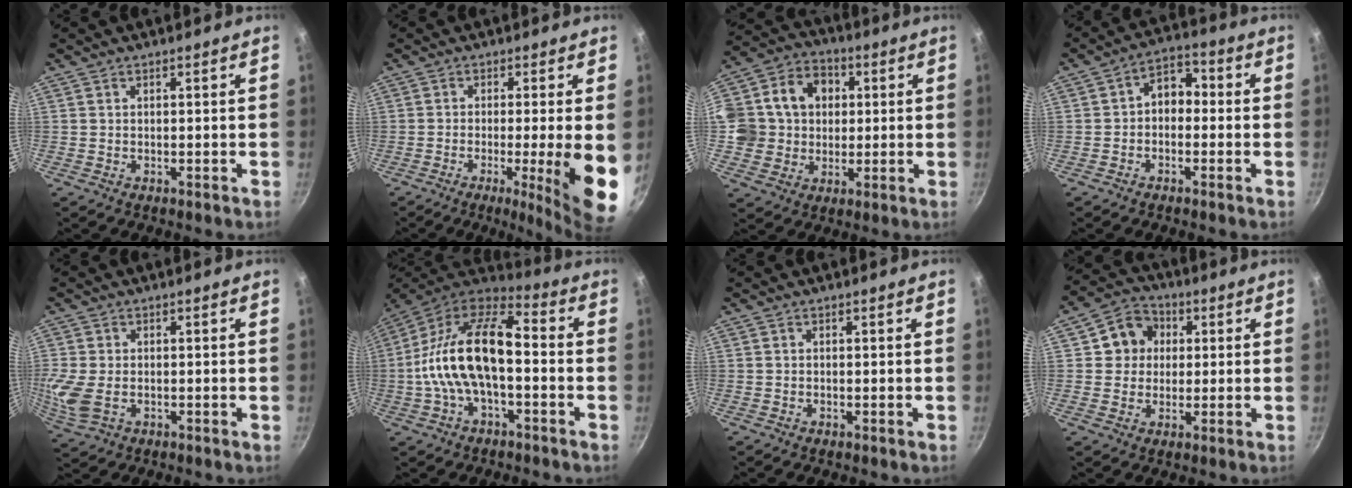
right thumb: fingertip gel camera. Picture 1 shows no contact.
{"total": 11.7, "force": [-2.6, 0.9, 11.4], "torque": [-0.159, -0.005, -0.036]}
{"total": 14.1, "force": [2.1, 12.4, 6.2], "torque": [-0.084, 0.017, 0.031]}
{"total": 5.9, "force": [-0.6, 4.4, 4.0], "torque": [-0.031, 0.024, -0.025]}
{"total": 6.9, "force": [-1.1, 4.4, 5.2], "torque": [-0.118, -0.010, -0.020]}
{"total": 18.7, "force": [-2.1, 9.3, 16.1], "torque": [-0.288, 0.046, -0.054]}
{"total": 0.0}
{"total": 8.2, "force": [1.6, 7.5, 2.9], "torque": [-0.006, 0.013, 0.014]}